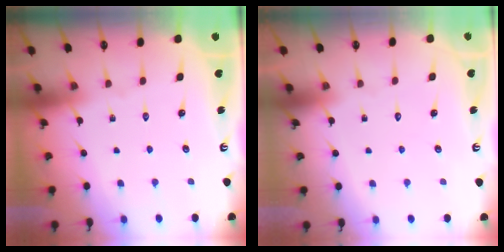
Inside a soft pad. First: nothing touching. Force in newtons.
{"total": 1.6, "press": 1.6, "slide": 0.1}